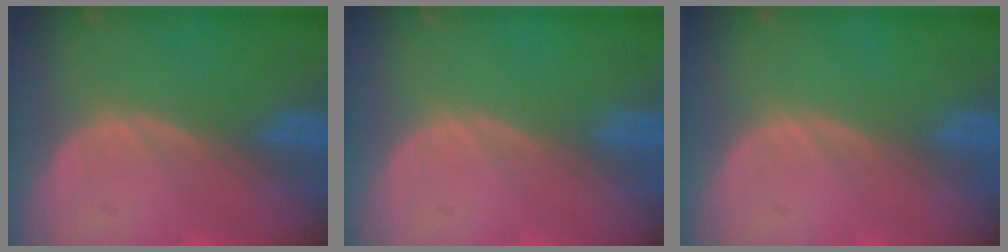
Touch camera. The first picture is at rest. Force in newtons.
{"total": 0.0}
{"total": 0.0}